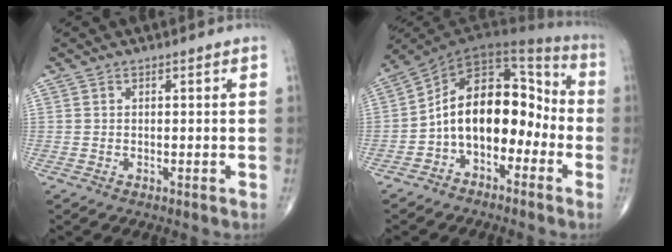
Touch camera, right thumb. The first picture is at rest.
{"total": 15.2, "force": [-3.7, 9.7, 11.1], "torque": [-0.146, 0.086, -0.073]}